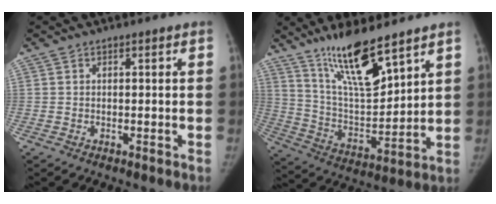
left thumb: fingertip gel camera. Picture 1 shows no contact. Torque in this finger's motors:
{"motor_torque": [0.62, -0.38, 1.10, -1.66, 0.13]}